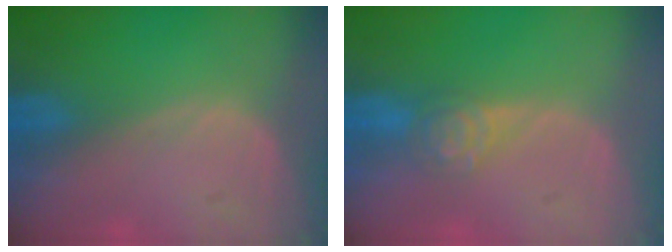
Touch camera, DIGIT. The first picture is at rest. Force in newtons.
{"total": 4.1, "press": 4.0, "slide": 0.8}